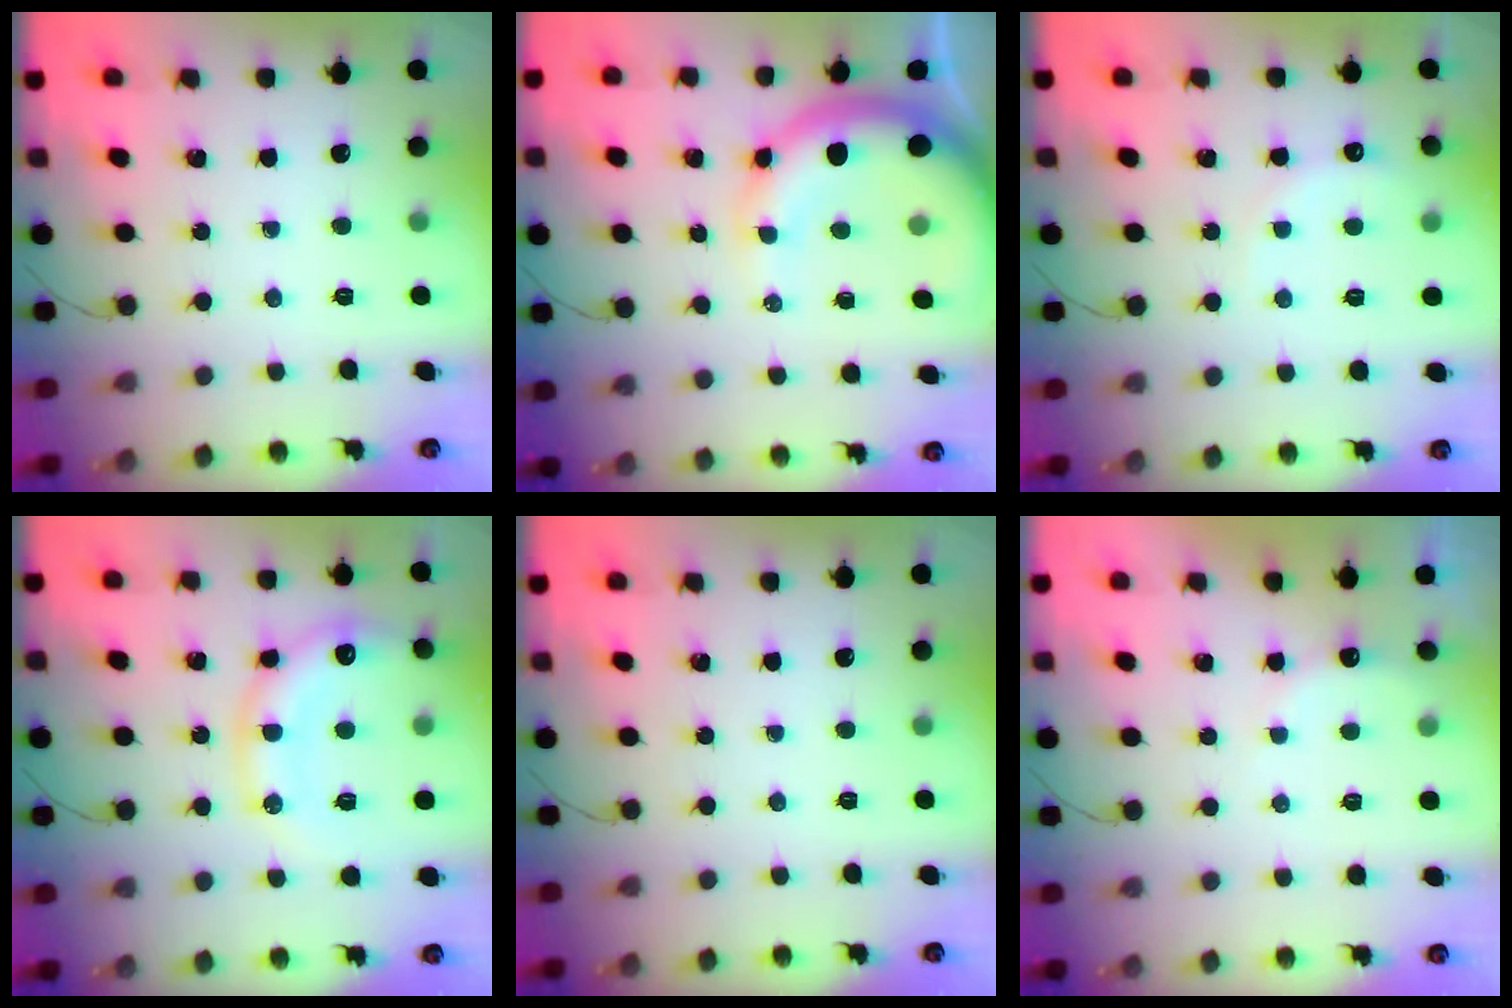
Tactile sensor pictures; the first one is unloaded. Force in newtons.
{"total": 12.6, "press": 12.3, "slide": 2.9}
{"total": 5.9, "press": 5.8, "slide": 1.3}
{"total": 15.5, "press": 15.3, "slide": 2.3}
{"total": 0.0}
{"total": 5.8, "press": 5.7, "slide": 1.0}